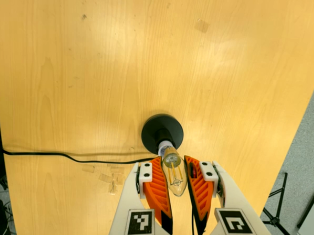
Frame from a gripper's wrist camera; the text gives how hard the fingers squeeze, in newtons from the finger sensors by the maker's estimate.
{"total": 22.8, "left": 26.1, "right": 19.4}